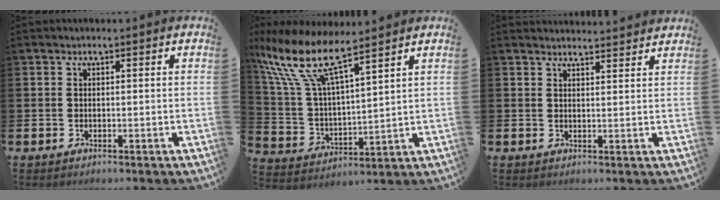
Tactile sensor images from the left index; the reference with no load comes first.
{"total": 10.6, "force": [8.5, 2.3, 5.9], "torque": [-0.151, -0.043, 0.147]}
{"total": 2.5, "force": [2.5, 0.0, -0.2], "torque": [0.003, -0.017, 0.044]}